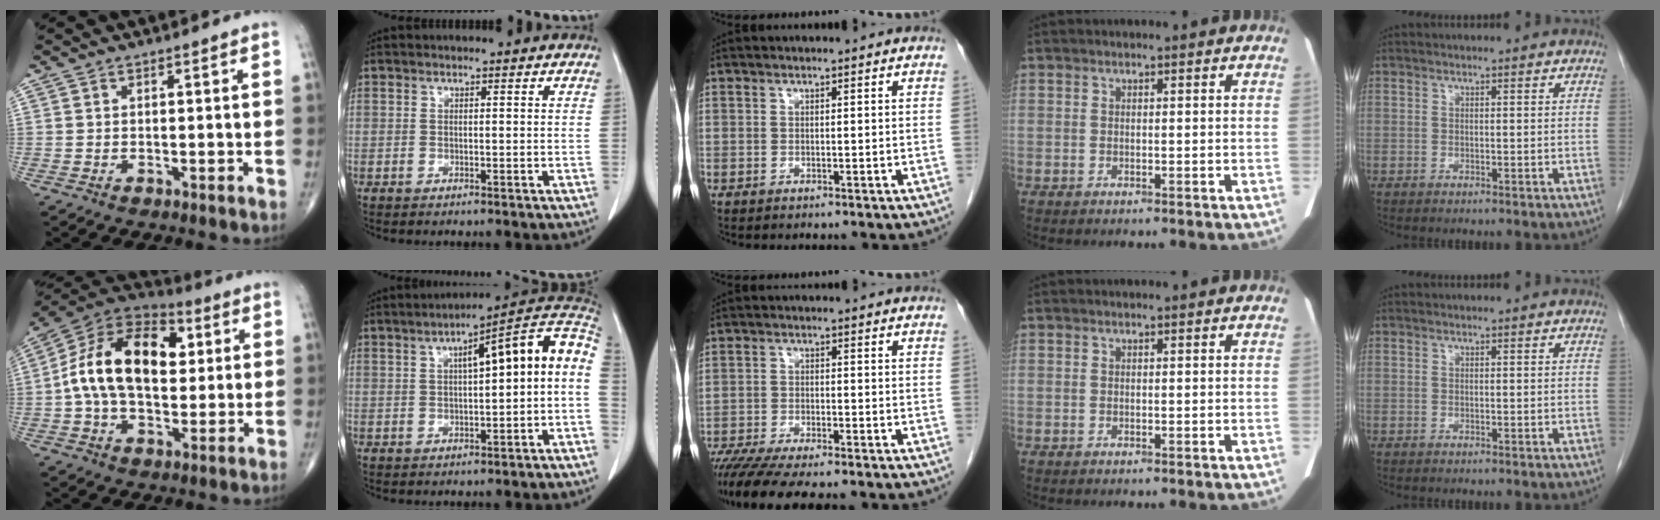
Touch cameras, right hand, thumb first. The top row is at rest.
{"thumb": {"total": 20.4, "force": [2.3, 12.6, 15.8], "torque": [-0.254, 0.022, 0.031]}, "index": {"total": 12.2, "force": [1.5, 1.4, 12.0], "torque": [-0.164, 0.043, 0.016]}, "middle": {"total": 11.6, "force": [-9.7, 1.4, 6.1], "torque": [-0.090, -0.018, -0.150]}}